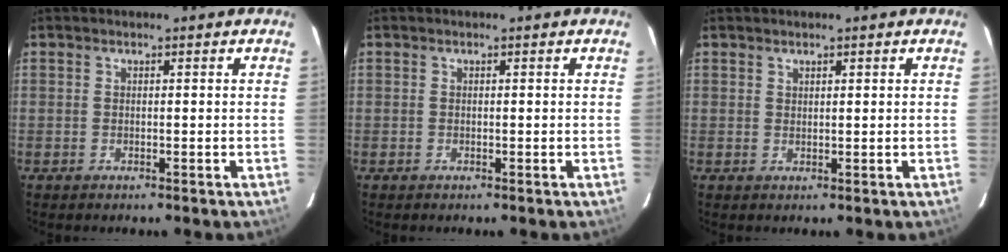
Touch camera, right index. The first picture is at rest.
{"total": 0.0}
{"total": 0.9, "force": [0.8, 0.3, 0.4], "torque": [-0.006, 0.001, 0.015]}